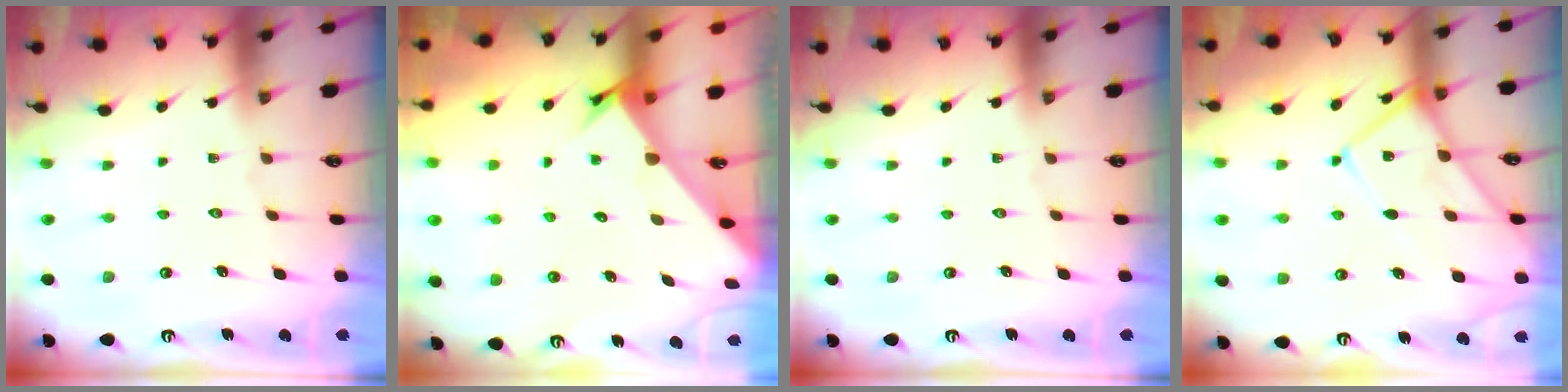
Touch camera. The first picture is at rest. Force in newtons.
{"total": 2.6, "press": 2.6, "slide": 0.2}
{"total": 0.0}
{"total": 12.1, "press": 12.0, "slide": 1.5}